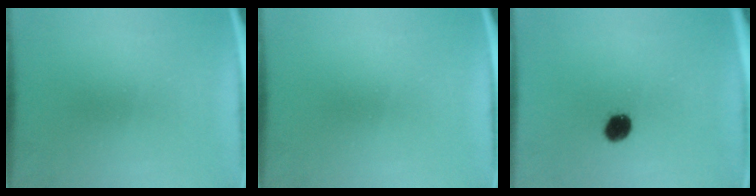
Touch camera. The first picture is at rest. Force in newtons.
{"total": 0.0}
{"total": 4.9}